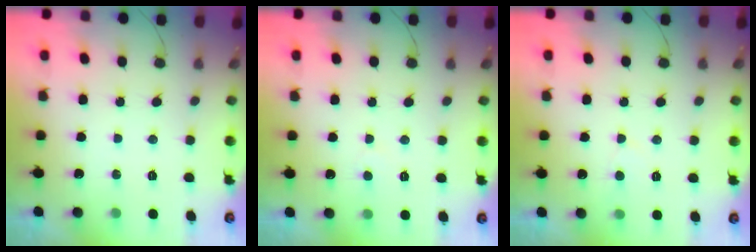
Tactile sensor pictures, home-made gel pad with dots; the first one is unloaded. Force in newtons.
{"total": 2.3, "press": 2.3, "slide": 0.2}
{"total": 2.7, "press": 2.7, "slide": 0.3}